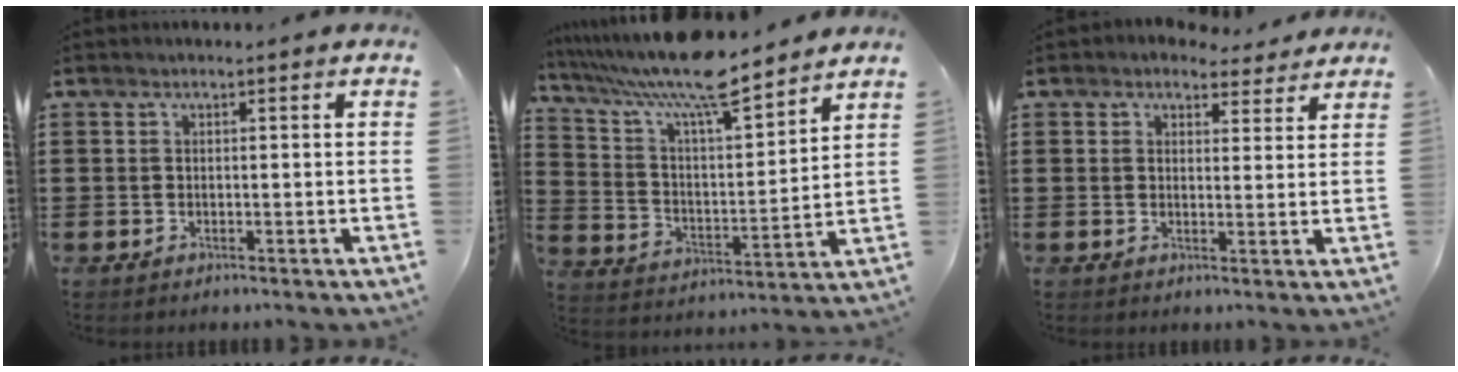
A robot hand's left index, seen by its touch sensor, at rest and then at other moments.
{"total": 10.7, "force": [9.2, 0.8, 5.4], "torque": [-0.140, -0.059, 0.157]}
{"total": 3.7, "force": [3.3, 1.5, 0.7], "torque": [-0.018, -0.008, 0.060]}